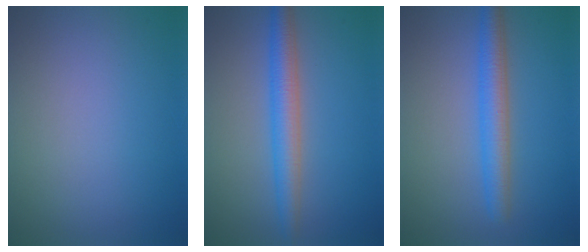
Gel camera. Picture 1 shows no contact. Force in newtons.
{"total": 3.8, "press": 3.8, "slide": 0.1}
{"total": 3.6, "press": 3.6, "slide": 0.2}